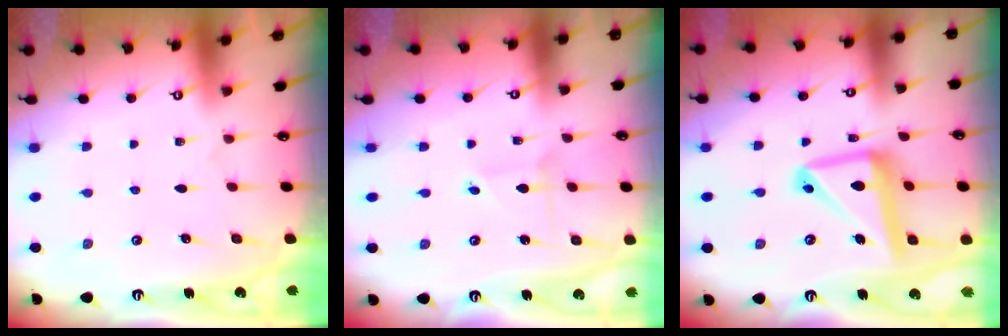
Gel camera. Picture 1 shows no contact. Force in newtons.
{"total": 1.8, "press": 1.8, "slide": 0.1}
{"total": 15.4, "press": 15.3, "slide": 1.4}